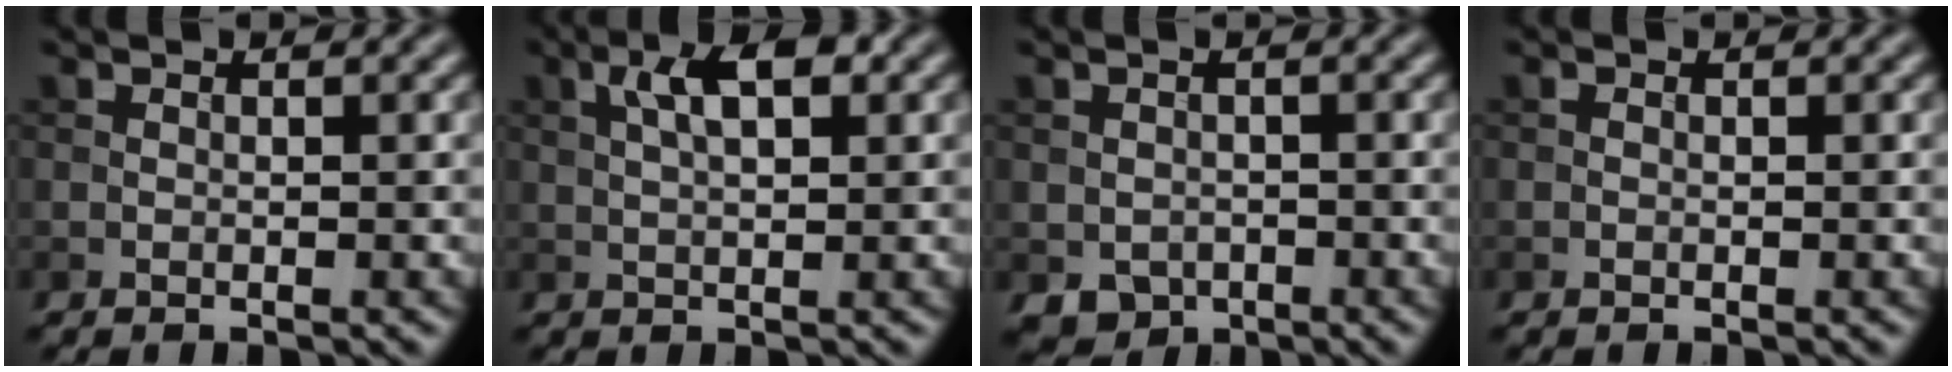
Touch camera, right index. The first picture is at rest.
{"total": 4.2, "force": [1.5, 1.6, 3.6], "torque": [-0.067, 0.011, 0.026]}
{"total": 2.3, "force": [-1.0, 1.9, 0.8], "torque": [-0.015, -0.008, -0.019]}
{"total": 0.0}